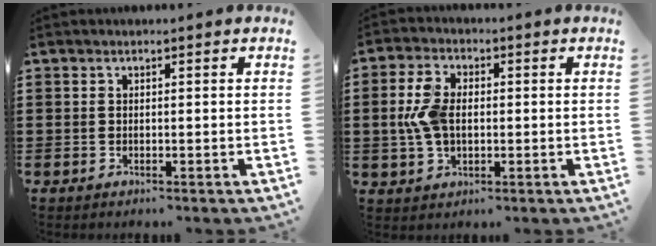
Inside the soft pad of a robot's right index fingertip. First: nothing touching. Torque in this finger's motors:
{"motor_torque": [0.54, -0.27, 0.48, 0.05]}